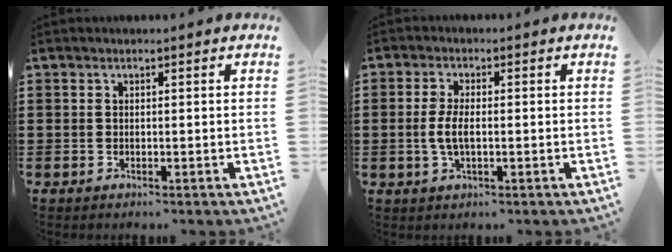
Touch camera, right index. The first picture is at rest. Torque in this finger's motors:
{"motor_torque": [2.14, 0.00, 0.32, 0.13]}